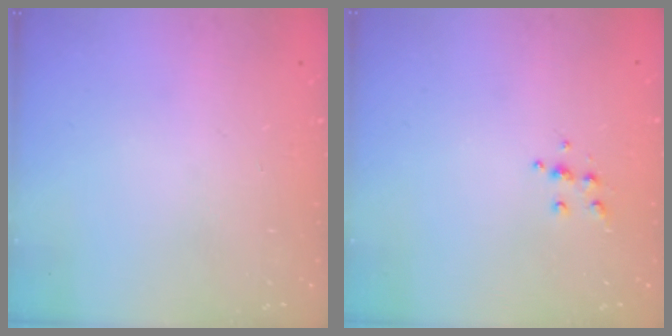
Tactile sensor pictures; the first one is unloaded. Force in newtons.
{"total": 4.7, "press": 4.6, "slide": 0.5}